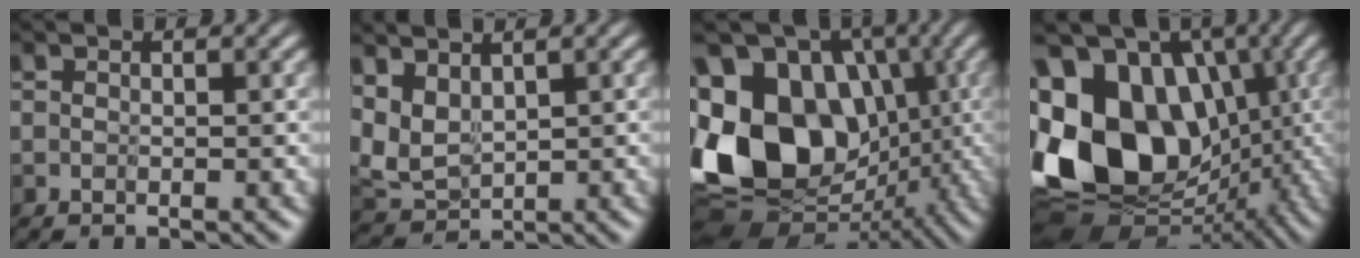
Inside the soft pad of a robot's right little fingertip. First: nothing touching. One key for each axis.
{"total": 2.1, "fx": 0.8, "fy": 1.2, "fz": 1.5, "tx": -0.061, "ty": -0.016, "tz": 0.031}
{"total": 14.7, "fx": 0.5, "fy": 11.1, "fz": 9.6, "tx": -0.221, "ty": -0.007, "tz": 0.023}
{"total": 16.9, "fx": 0.3, "fy": 12.8, "fz": 11.1, "tx": -0.237, "ty": 0.000, "tz": 0.021}